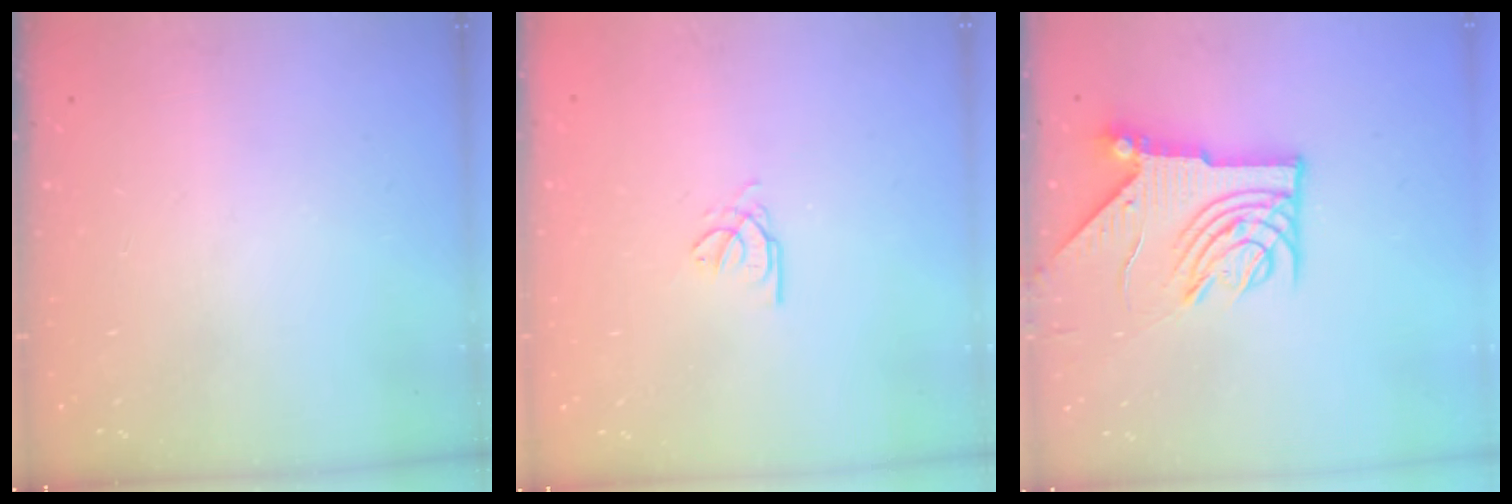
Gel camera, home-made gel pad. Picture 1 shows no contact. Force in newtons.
{"total": 2.6, "press": 2.6, "slide": 0.3}
{"total": 10.9, "press": 10.9, "slide": 1.2}